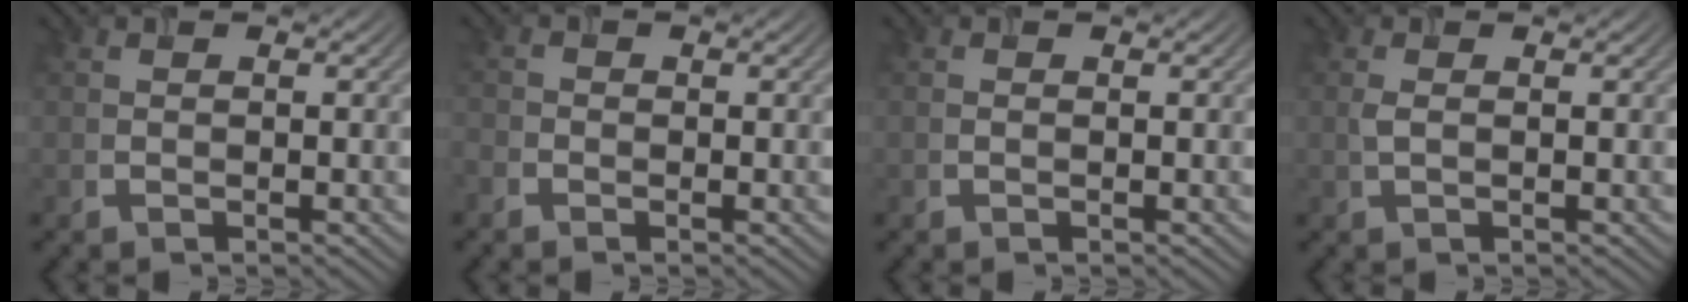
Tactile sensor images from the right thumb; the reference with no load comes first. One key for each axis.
{"total": 1.5, "fx": -1.2, "fy": 0.9, "fz": 0.3, "tx": -0.010, "ty": -0.003, "tz": -0.032}
{"total": 0.0}
{"total": 1.0, "fx": 0.1, "fy": 0.4, "fz": 1.0, "tx": -0.028, "ty": 0.001, "tz": 0.002}